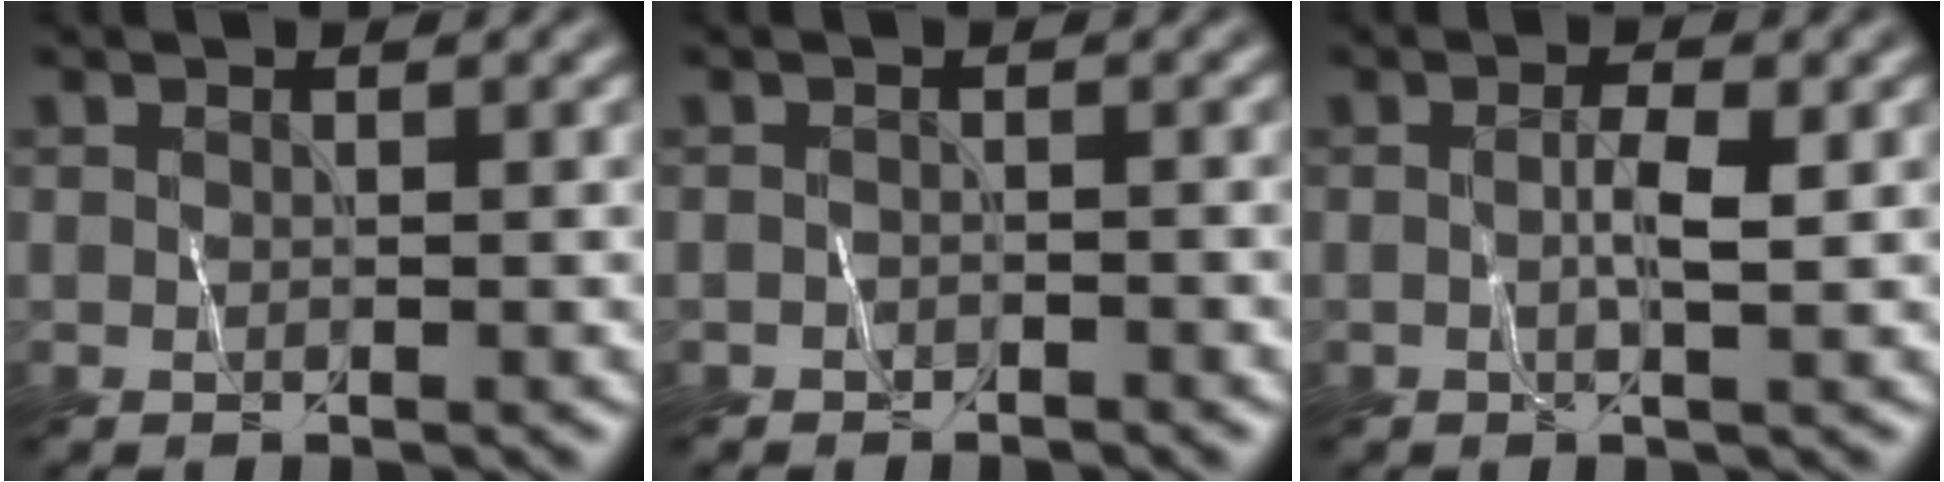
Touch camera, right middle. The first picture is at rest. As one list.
[{"total": 1.0, "force": [-1.0, 0.2, -0.1], "torque": [0.003, 0.004, -0.015]}, {"total": 1.5, "force": [0.0, 0.0, 1.5], "torque": [-0.029, 0.007, 0.000]}]